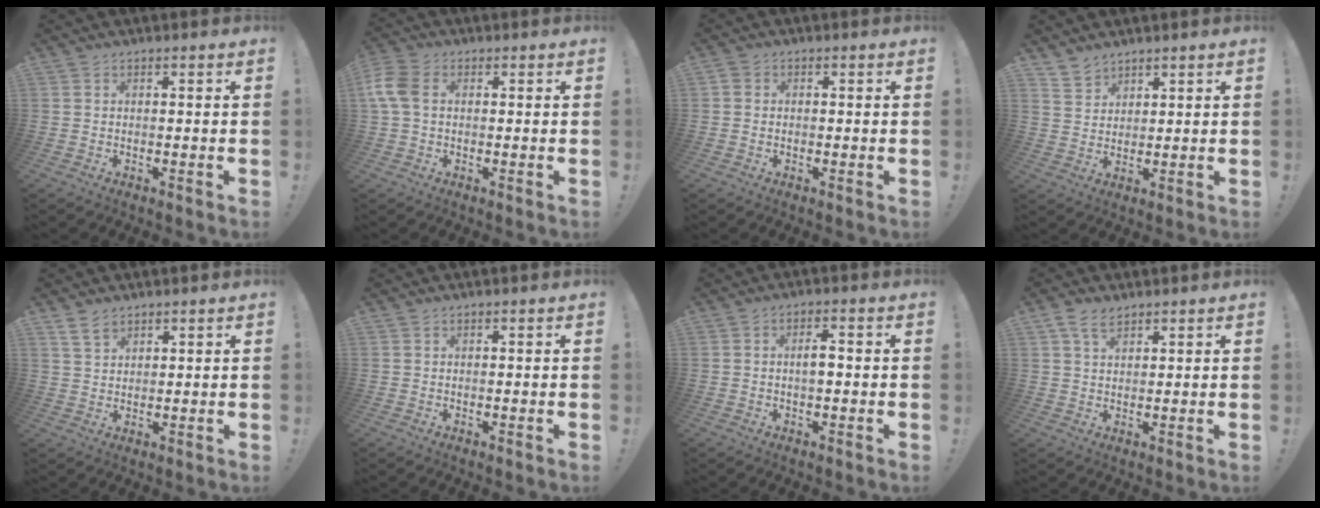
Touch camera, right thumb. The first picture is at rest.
{"total": 7.1, "force": [0.9, 4.9, 5.1], "torque": [-0.127, 0.009, 0.020]}
{"total": 1.6, "force": [-0.3, 1.4, 0.7], "torque": [-0.011, 0.006, -0.005]}
{"total": 4.4, "force": [3.8, 2.2, 0.3], "torque": [-0.013, -0.027, 0.076]}
{"total": 4.5, "force": [3.4, 2.4, 1.9], "torque": [-0.037, -0.012, 0.065]}
{"total": 0.0}
{"total": 3.2, "force": [-0.3, 1.1, 3.0], "torque": [-0.048, 0.005, -0.009]}
{"total": 5.2, "force": [3.3, 2.8, 2.9], "torque": [-0.054, -0.007, 0.062]}